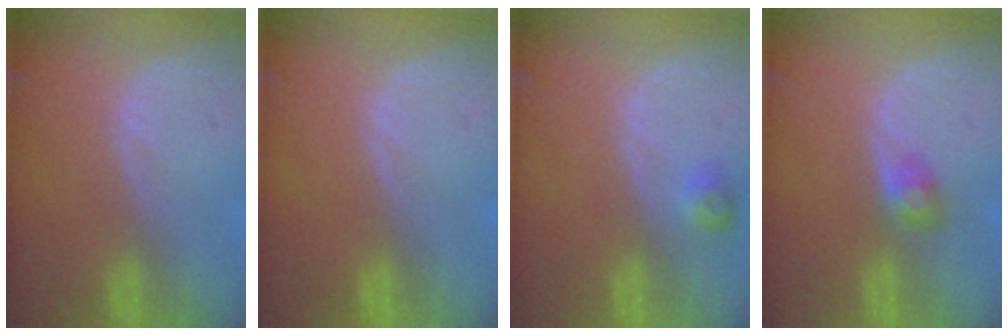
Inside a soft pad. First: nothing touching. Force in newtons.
{"total": 0.0}
{"total": 2.2, "press": 2.2, "slide": 0.4}
{"total": 2.3, "press": 2.3, "slide": 0.2}